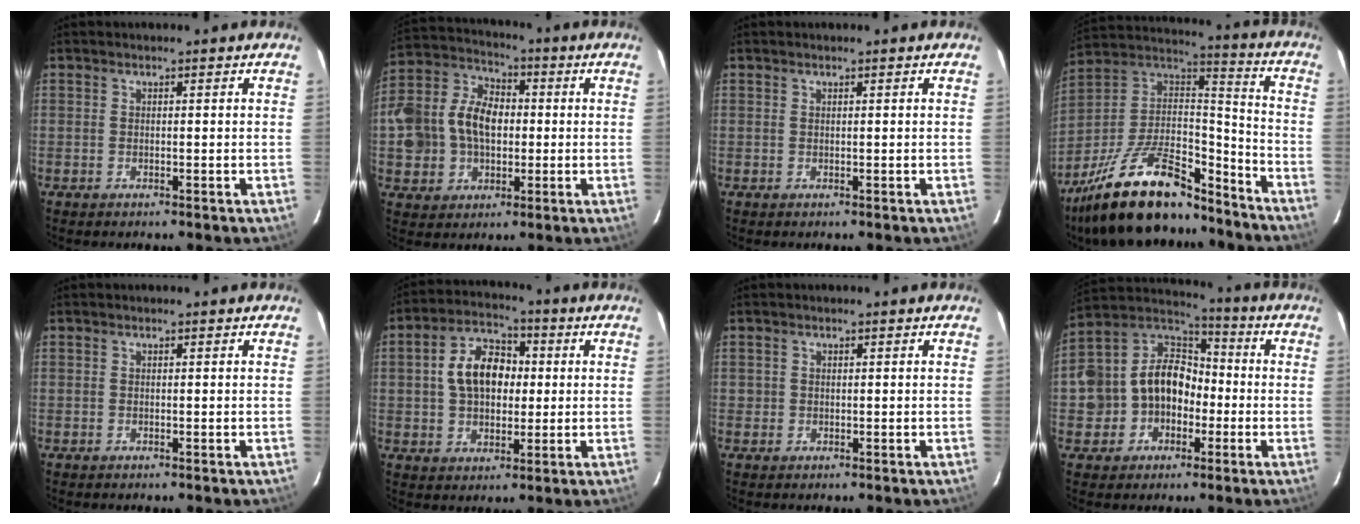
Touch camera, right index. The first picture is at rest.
{"total": 13.9, "force": [-0.4, 10.9, 8.6], "torque": [-0.201, 0.033, -0.004]}
{"total": 0.0}
{"total": 25.8, "force": [-18.6, 9.2, 15.3], "torque": [-0.292, -0.001, -0.304]}
{"total": 0.0}
{"total": 10.7, "force": [1.2, 7.3, 7.8], "torque": [-0.145, 0.030, 0.021]}
{"total": 0.8, "force": [0.0, 0.8, 0.1], "torque": [0.002, 0.001, -0.001]}
{"total": 13.6, "force": [-3.1, 11.9, 5.9], "torque": [-0.152, 0.049, -0.045]}